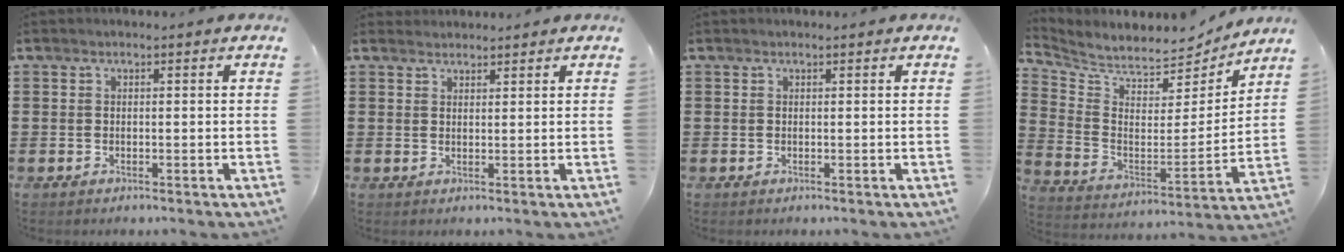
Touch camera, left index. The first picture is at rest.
{"total": 1.6, "force": [1.5, 0.3, -0.1], "torque": [-0.001, 0.002, 0.031]}
{"total": 0.0}
{"total": 5.5, "force": [5.3, 1.3, 0.6], "torque": [-0.048, -0.050, 0.087]}